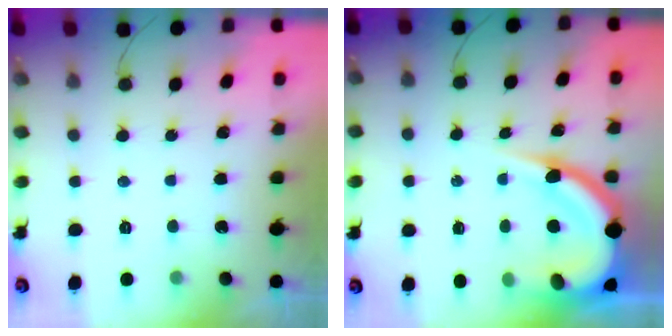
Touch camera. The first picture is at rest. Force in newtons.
{"total": 15.3, "press": 15.2, "slide": 1.3}